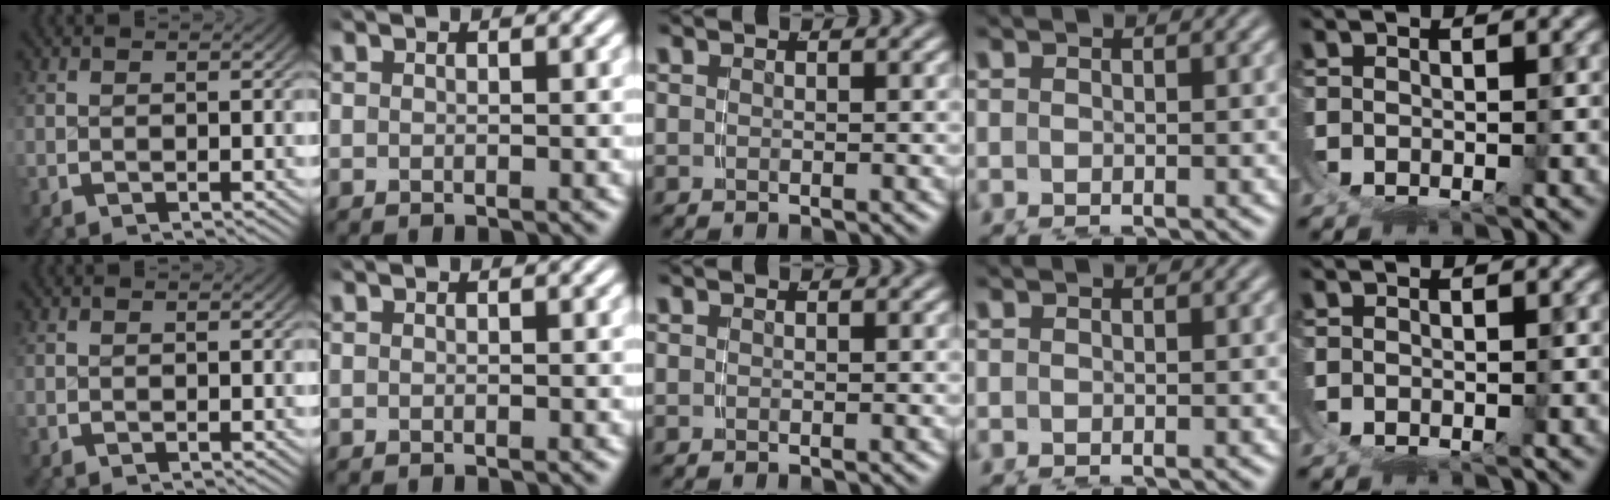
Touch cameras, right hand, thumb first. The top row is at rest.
{}